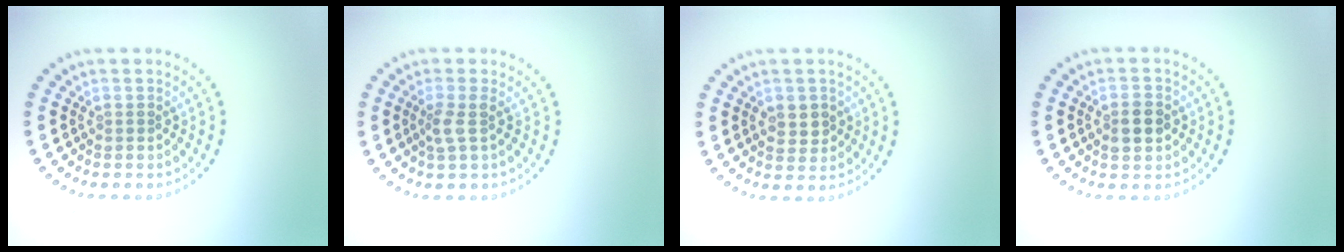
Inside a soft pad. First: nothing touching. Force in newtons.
{"total": 1.8, "press": 1.4, "slide": 1.1}
{"total": 2.4, "press": 2.3, "slide": 0.5}
{"total": 3.0, "press": 3.0, "slide": 0.1}